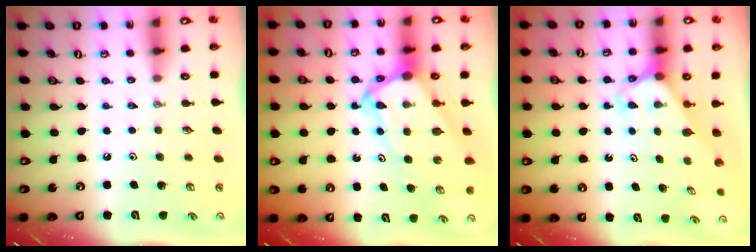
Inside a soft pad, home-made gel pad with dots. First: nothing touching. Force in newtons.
{"total": 9.1, "press": 9.1, "slide": 0.9}
{"total": 2.5, "press": 2.5, "slide": 0.2}